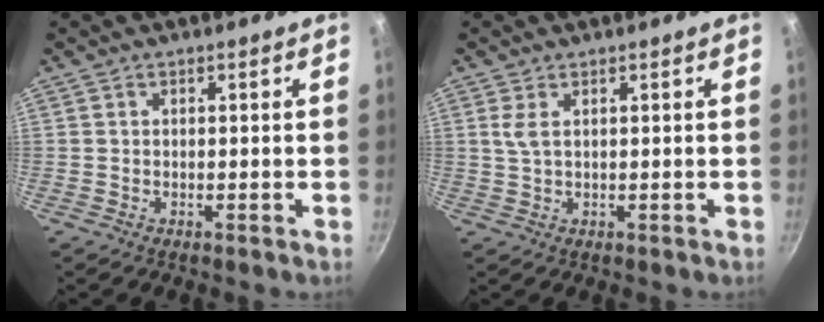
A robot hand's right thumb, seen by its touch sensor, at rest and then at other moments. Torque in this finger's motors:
{"motor_torque": [-0.07, -0.05, 0.12, 0.03, 0.05]}